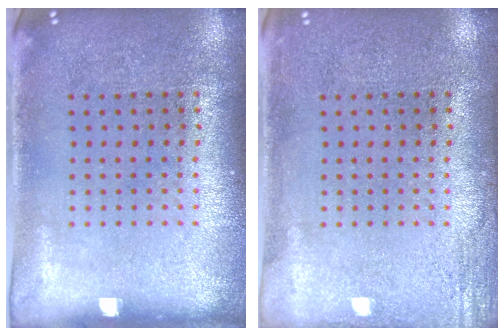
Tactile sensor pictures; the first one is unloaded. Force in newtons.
{"total": 1.8, "press": 1.8, "slide": 0.2}